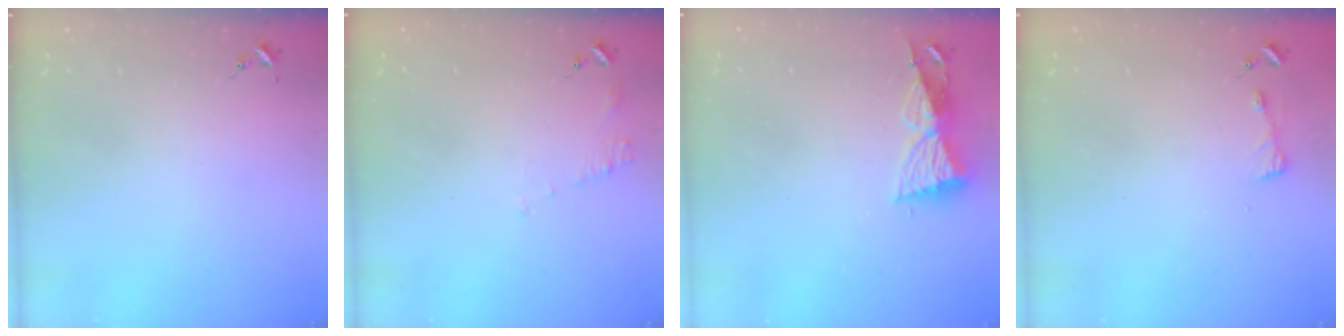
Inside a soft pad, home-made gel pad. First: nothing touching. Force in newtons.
{"total": 6.8, "press": 6.8, "slide": 0.6}
{"total": 8.4, "press": 8.4, "slide": 0.2}
{"total": 3.2, "press": 3.1, "slide": 0.4}